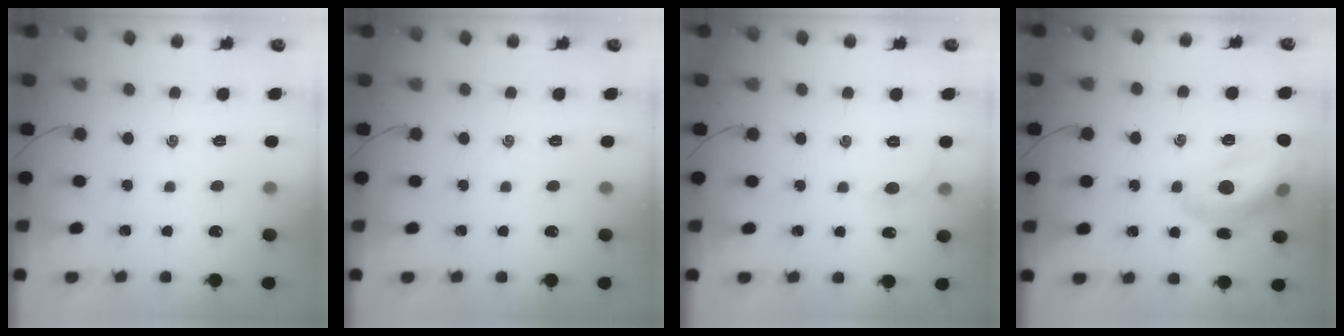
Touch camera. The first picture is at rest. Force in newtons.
{"total": 0.0}
{"total": 5.0, "press": 4.7, "slide": 1.7}
{"total": 14.8, "press": 14.8, "slide": 1.4}